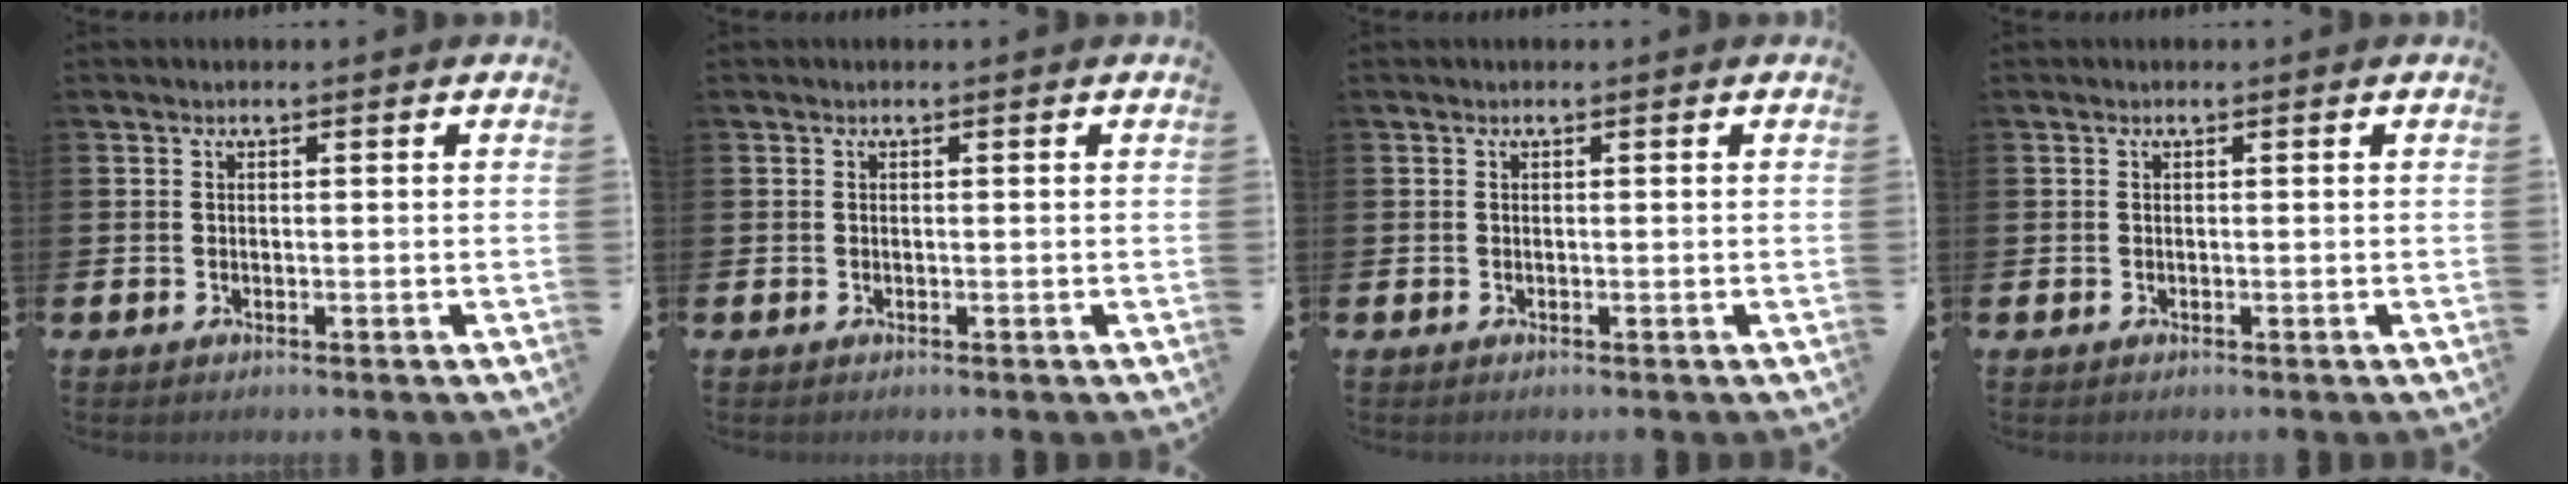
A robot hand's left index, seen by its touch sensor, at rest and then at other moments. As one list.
[{"total": 0.0}, {"total": 0.0}, {"total": 0.0}]